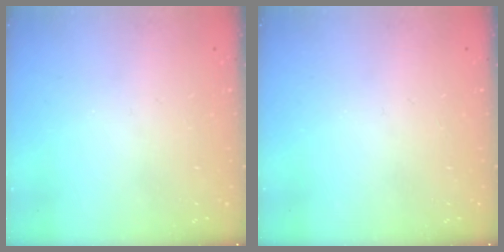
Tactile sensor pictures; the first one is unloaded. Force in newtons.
{"total": 0.0}